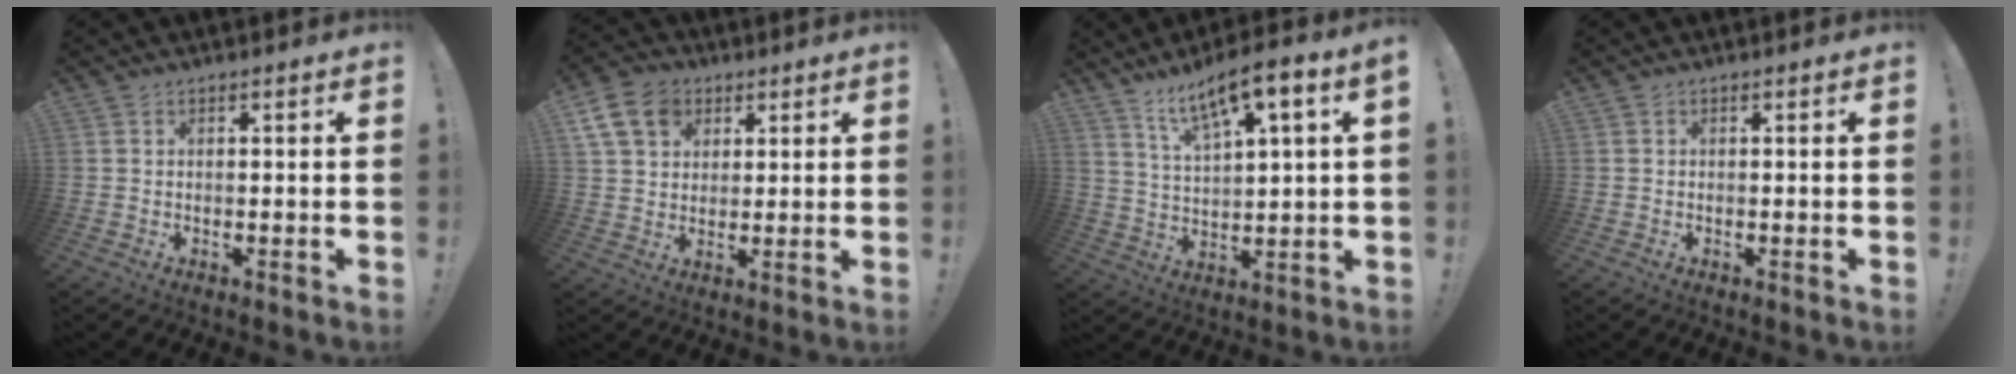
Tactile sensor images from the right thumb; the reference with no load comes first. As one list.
[{"total": 12.2, "force": [5.3, 9.2, 6.0], "torque": [-0.099, -0.022, 0.105]}, {"total": 9.6, "force": [6.1, 1.7, 7.2], "torque": [-0.123, -0.032, 0.101]}, {"total": 0.0}]